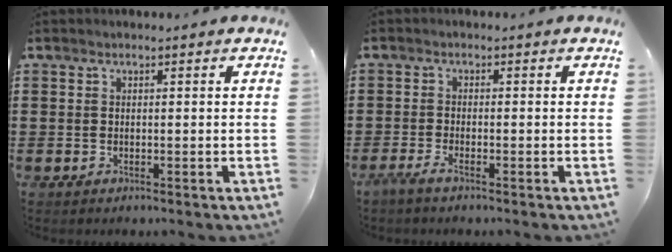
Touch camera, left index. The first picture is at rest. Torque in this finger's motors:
{"motor_torque": [0.29, 0.24, 0.15, 0.03]}